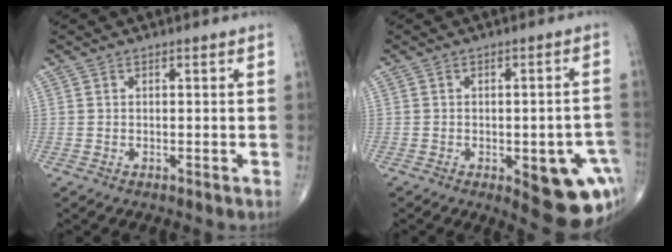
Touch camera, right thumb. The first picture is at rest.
{"total": 14.7, "force": [-4.9, 6.2, 12.5], "torque": [-0.105, 0.019, -0.040]}